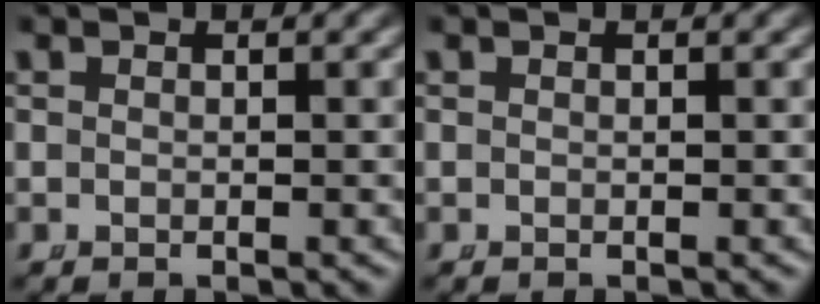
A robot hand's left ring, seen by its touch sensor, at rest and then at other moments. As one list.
[{"total": 0.0}]